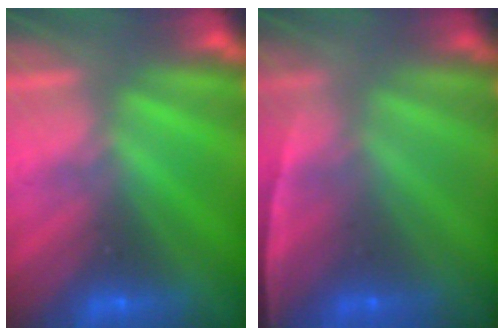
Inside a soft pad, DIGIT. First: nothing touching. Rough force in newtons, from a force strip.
{"total": 1.6}